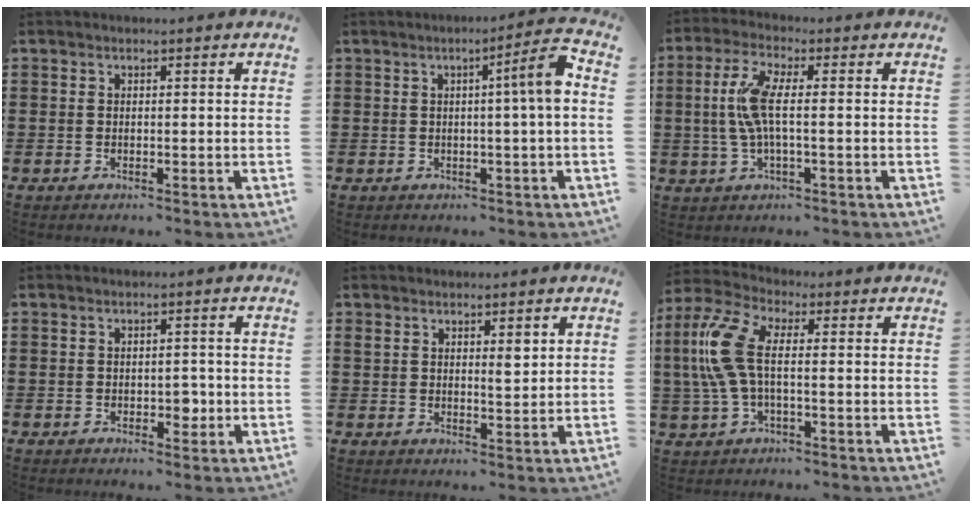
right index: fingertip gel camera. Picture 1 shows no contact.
{"total": 5.9, "force": [0.5, -0.1, 5.9], "torque": [-0.084, -0.012, -0.003]}
{"total": 7.3, "force": [0.0, 1.8, 7.1], "torque": [-0.173, -0.013, -0.014]}
{"total": 2.4, "force": [-0.5, 1.4, 1.9], "torque": [-0.028, -0.002, -0.010]}
{"total": 2.8, "force": [1.7, 1.2, 1.9], "torque": [-0.032, 0.003, 0.028]}
{"total": 10.0, "force": [0.1, 4.2, 9.1], "torque": [-0.226, -0.015, -0.009]}